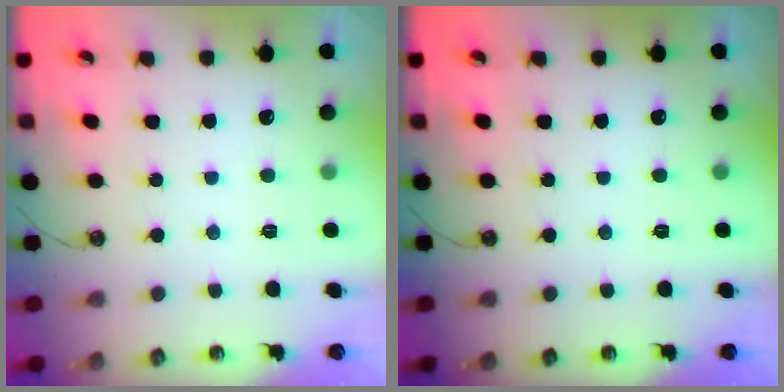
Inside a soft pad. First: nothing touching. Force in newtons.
{"total": 0.0}